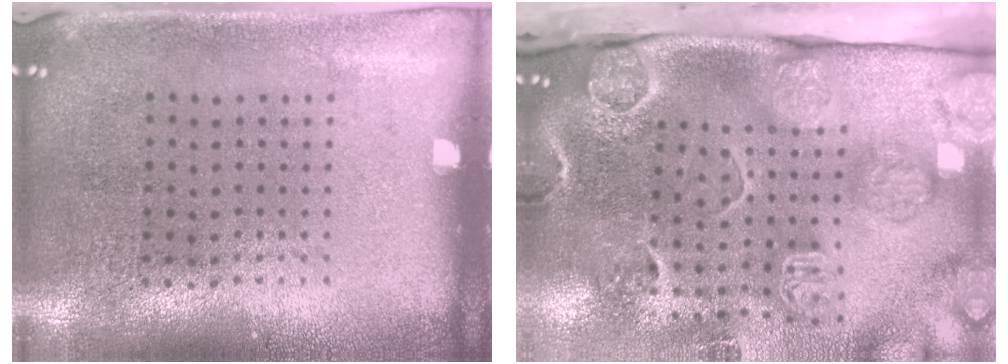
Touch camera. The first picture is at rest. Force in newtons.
{"total": 4.6, "press": 3.4, "slide": 3.1}